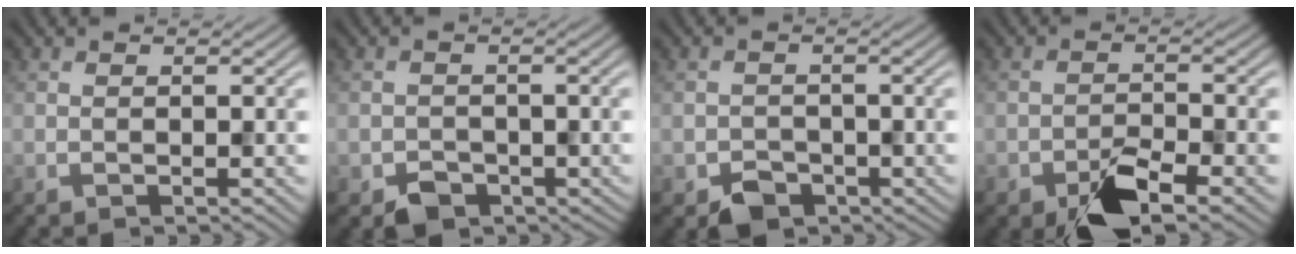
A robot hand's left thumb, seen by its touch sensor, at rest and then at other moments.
{"total": 3.3, "force": [-1.9, 2.4, 1.1], "torque": [-0.017, -0.012, -0.038]}
{"total": 3.7, "force": [-2.2, 2.7, 1.2], "torque": [-0.020, -0.012, -0.043]}
{"total": 5.8, "force": [-3.6, 2.1, 4.0], "torque": [-0.068, 0.000, -0.067]}